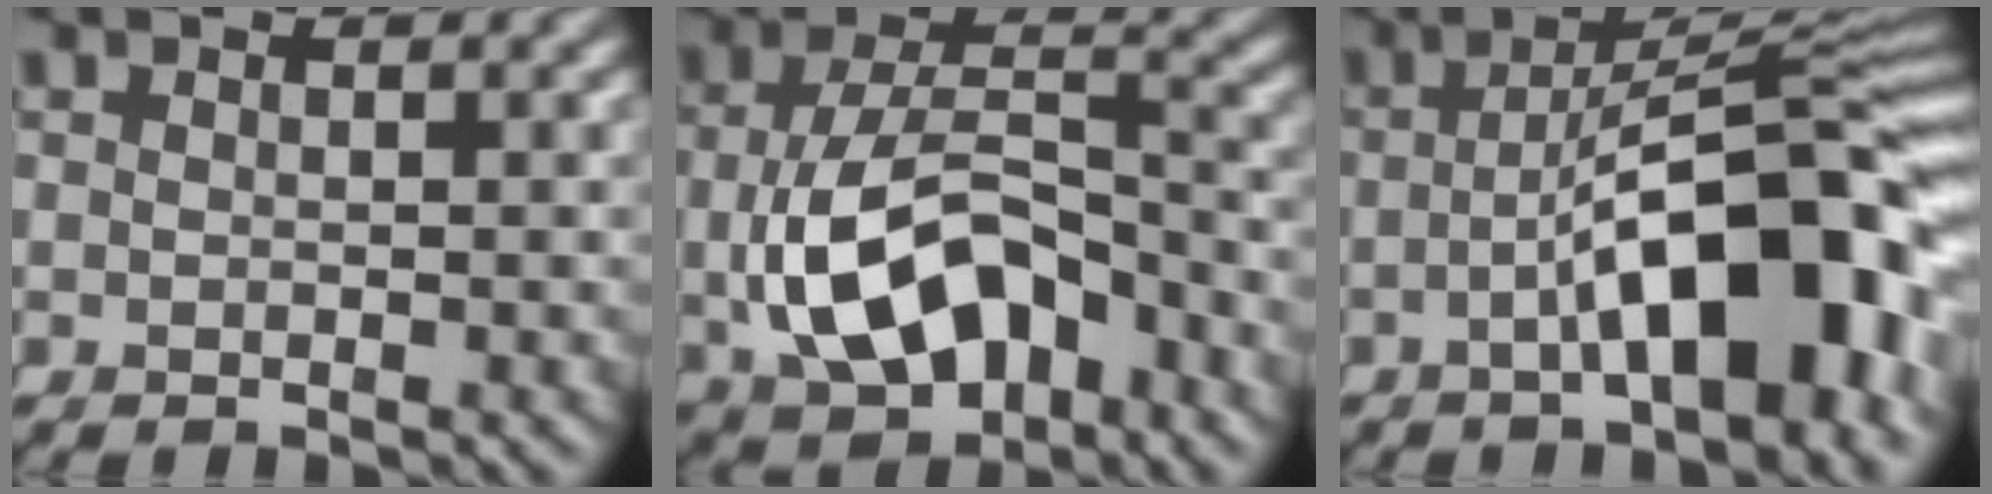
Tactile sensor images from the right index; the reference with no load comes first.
{"total": 9.4, "force": [-2.3, 5.4, 7.4], "torque": [-0.143, -0.004, -0.036]}
{"total": 11.1, "force": [-2.9, 3.3, 10.2], "torque": [-0.140, 0.017, -0.048]}